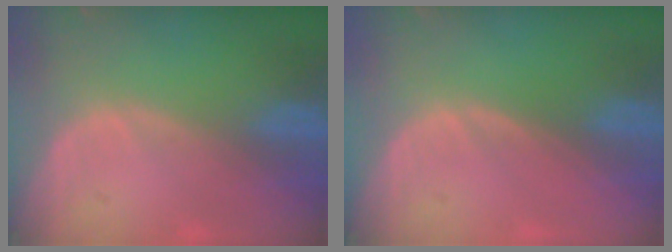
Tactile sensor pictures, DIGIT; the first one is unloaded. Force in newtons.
{"total": 0.0}